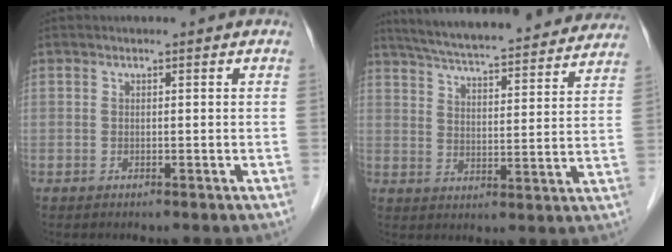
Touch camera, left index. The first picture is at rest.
{"total": 26.5, "force": [24.1, 3.6, 10.4], "torque": [-0.170, -0.010, 0.316]}